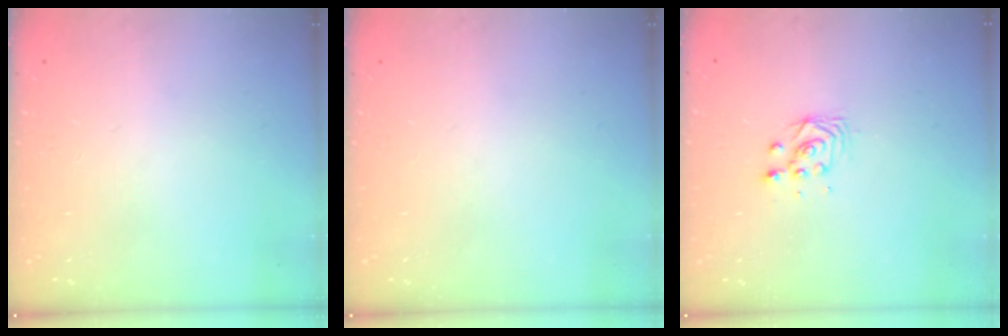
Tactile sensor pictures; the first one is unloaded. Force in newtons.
{"total": 0.0}
{"total": 3.0, "press": 3.0, "slide": 0.2}